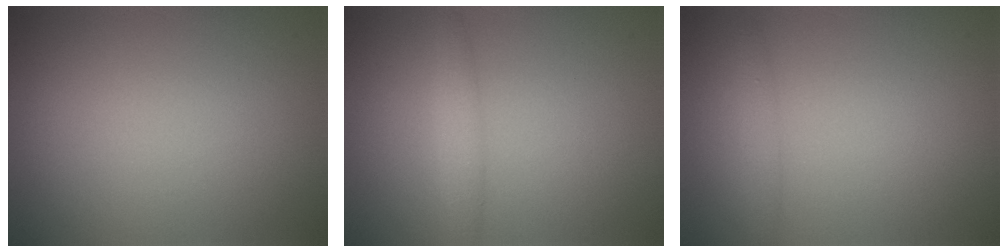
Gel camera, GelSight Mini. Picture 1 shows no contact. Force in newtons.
{"total": 1.7, "press": 1.6, "slide": 0.2}
{"total": 1.1, "press": 1.1, "slide": 0.1}